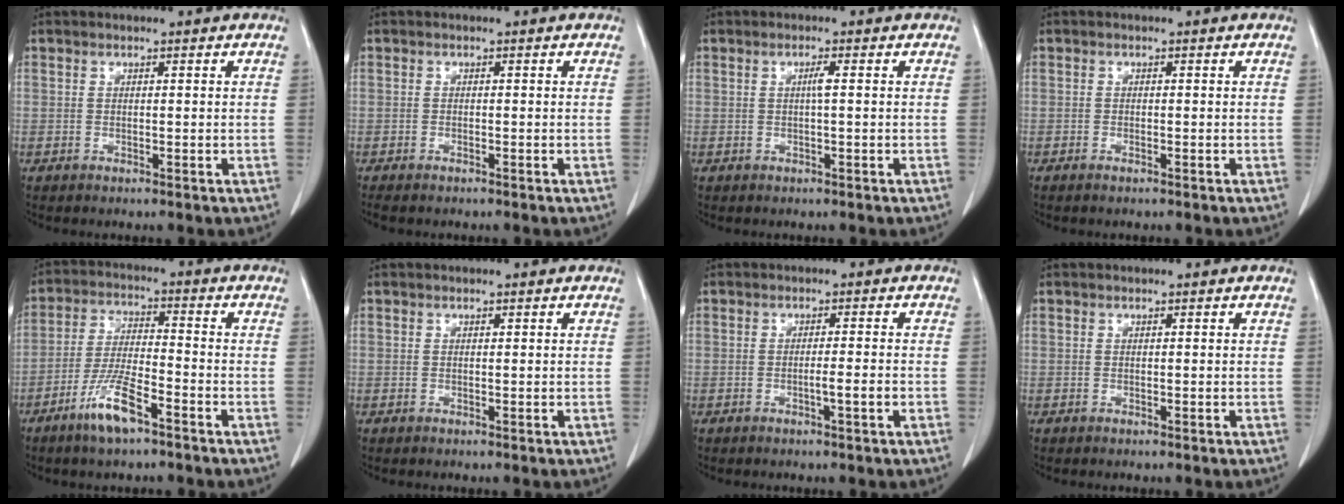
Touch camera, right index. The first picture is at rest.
{"total": 1.7, "force": [-1.5, 0.3, 0.8], "torque": [-0.013, -0.004, -0.017]}
{"total": 1.3, "force": [0.1, -0.1, 1.3], "torque": [-0.023, 0.002, 0.001]}
{"total": 0.6, "force": [-0.4, 0.0, 0.4], "torque": [-0.012, -0.001, -0.005]}
{"total": 8.1, "force": [-5.0, 1.2, 6.3], "torque": [-0.129, -0.010, -0.095]}
{"total": 0.0}
{"total": 2.4, "force": [-0.9, -0.2, 2.2], "torque": [-0.037, -0.002, -0.015]}
{"total": 0.0}